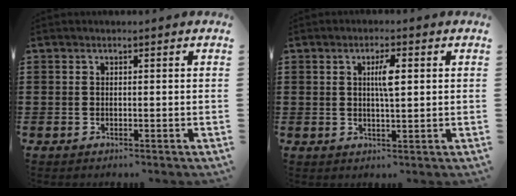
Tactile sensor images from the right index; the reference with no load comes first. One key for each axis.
{"total": 3.9, "fx": 0.8, "fy": 0.9, "fz": 3.7, "tx": -0.073, "ty": 0.008, "tz": 0.010}